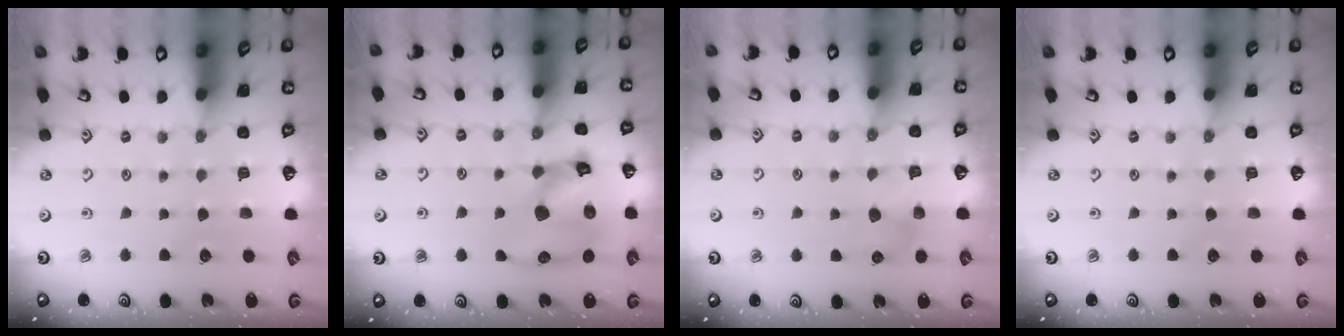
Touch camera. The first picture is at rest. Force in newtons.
{"total": 14.8, "press": 14.6, "slide": 2.2}
{"total": 4.8, "press": 4.8, "slide": 0.4}
{"total": 0.0}